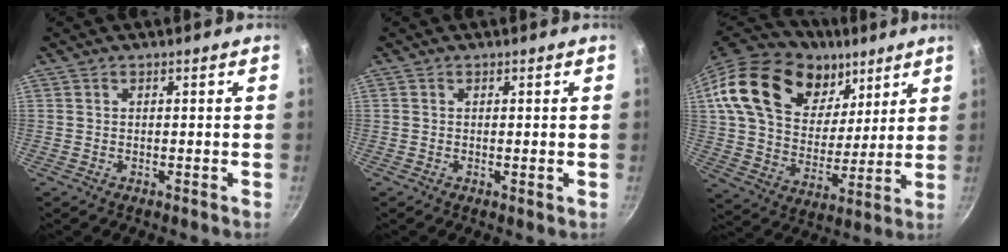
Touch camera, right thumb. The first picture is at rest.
{"total": 0.6, "force": [0.0, 0.0, 0.6], "torque": [-0.011, -0.003, 0.000]}
{"total": 28.5, "force": [14.1, 18.5, 16.6], "torque": [-0.278, -0.031, 0.246]}